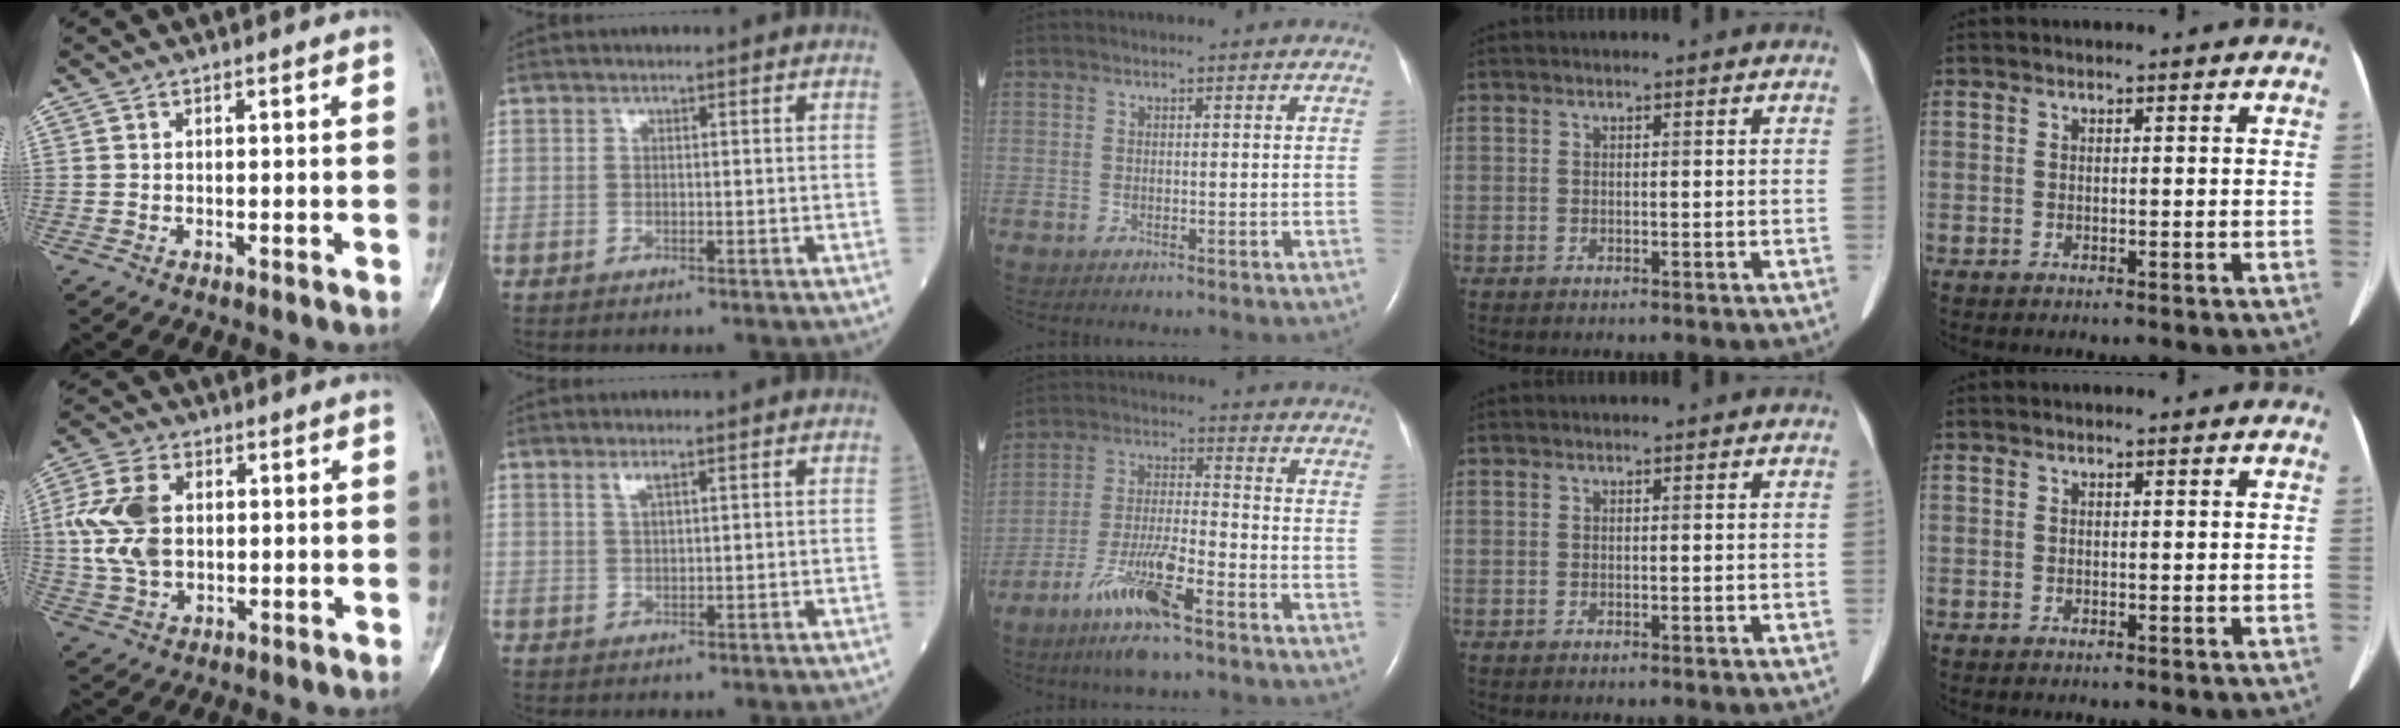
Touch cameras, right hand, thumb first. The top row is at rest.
{"thumb": {"total": 11.6, "force": [1.2, 7.8, 8.6], "torque": [-0.179, 0.007, 0.027]}, "index": {"total": 1.9, "force": [1.2, 0.3, 1.5], "torque": [-0.032, 0.001, 0.026]}, "middle": {"total": 11.5, "force": [-7.1, 1.3, 8.9], "torque": [-0.177, -0.022, -0.130]}}